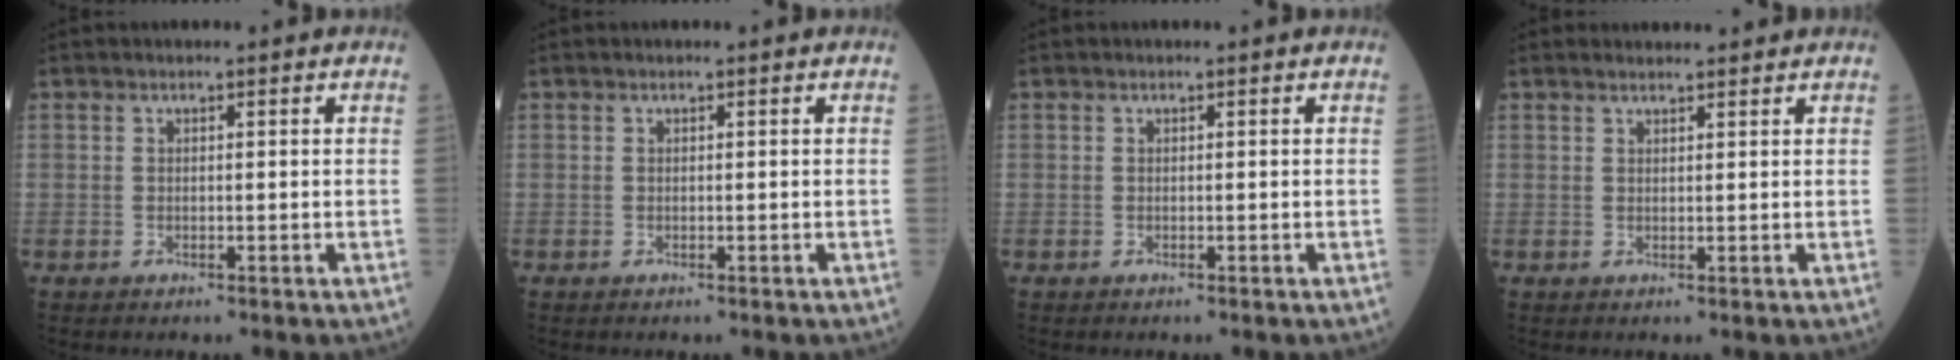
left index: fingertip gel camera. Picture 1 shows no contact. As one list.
[{"total": 0.0}, {"total": 0.0}, {"total": 2.3, "force": [2.2, 0.5, 0.6], "torque": [-0.012, 0.018, 0.036]}]